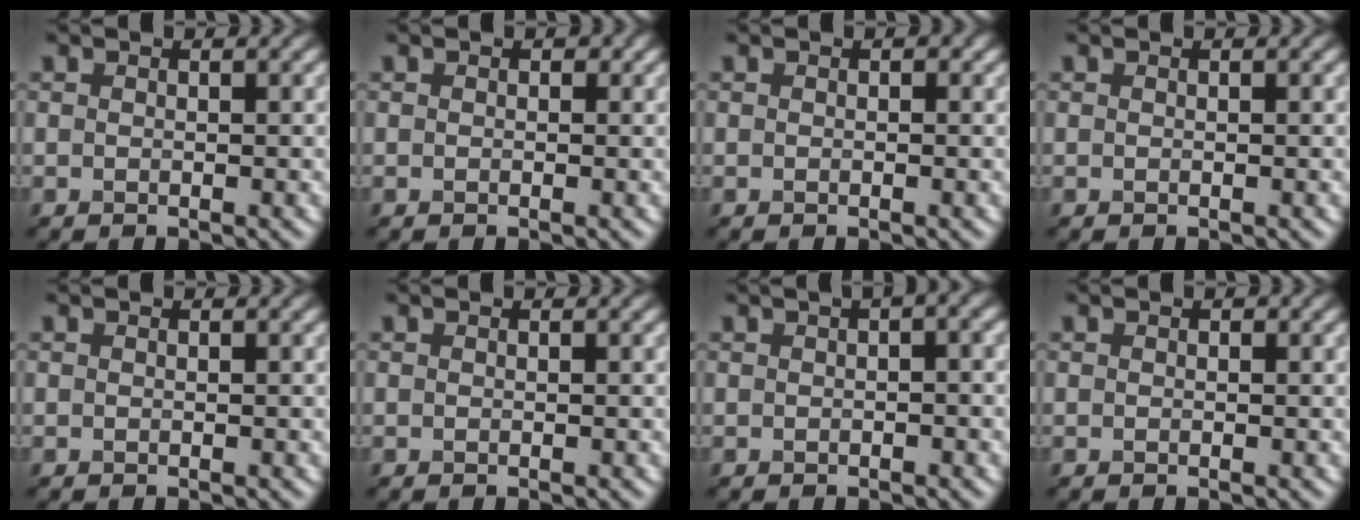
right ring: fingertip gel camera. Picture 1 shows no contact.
{"total": 1.0, "force": [0.3, 0.8, 0.5], "torque": [0.000, 0.003, -0.006]}
{"total": 1.0, "force": [0.3, 0.8, 0.6], "torque": [0.004, 0.005, -0.007]}
{"total": 0.0}
{"total": 0.0}
{"total": 0.0}
{"total": 3.9, "force": [1.1, 1.6, 3.3], "torque": [-0.026, 0.018, 0.000]}
{"total": 0.7, "force": [0.2, 0.5, 0.4], "torque": [-0.001, 0.000, -0.006]}